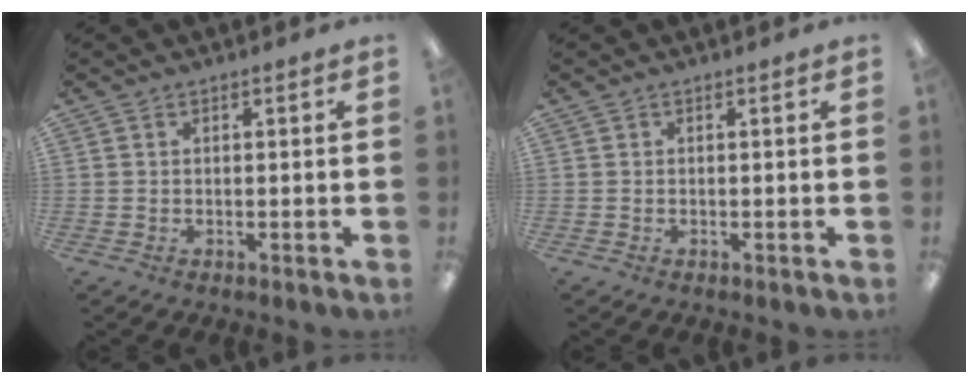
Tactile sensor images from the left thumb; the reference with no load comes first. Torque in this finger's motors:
{"motor_torque": [-0.03, -0.01, -0.04, 0.01, 0.00]}